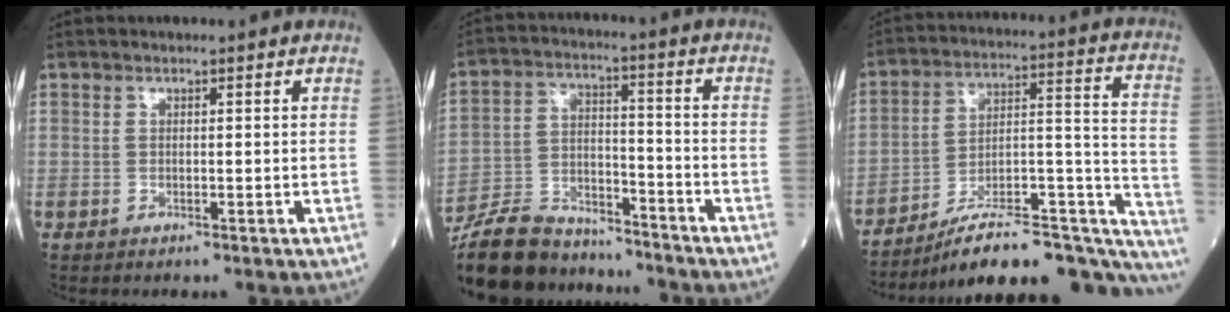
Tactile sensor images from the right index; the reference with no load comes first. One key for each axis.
{"total": 15.2, "fx": -14.0, "fy": 4.4, "fz": 4.1, "tx": -0.079, "ty": 0.021, "tz": -0.239}
{"total": 23.7, "fx": -19.1, "fy": 5.6, "fz": 12.9, "tx": -0.106, "ty": 0.056, "tz": -0.274}